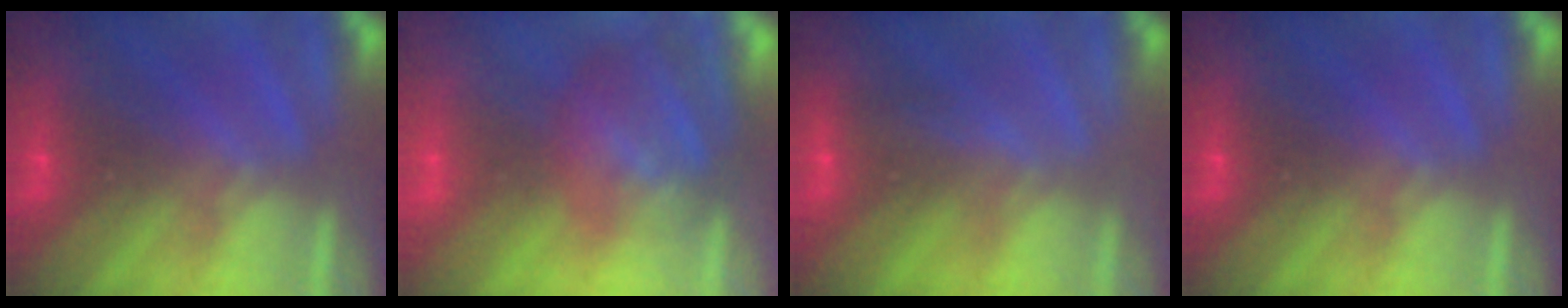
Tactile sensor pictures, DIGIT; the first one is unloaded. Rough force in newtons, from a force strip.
{"total": 2.9}
{"total": 2.9}
{"total": 0.0}